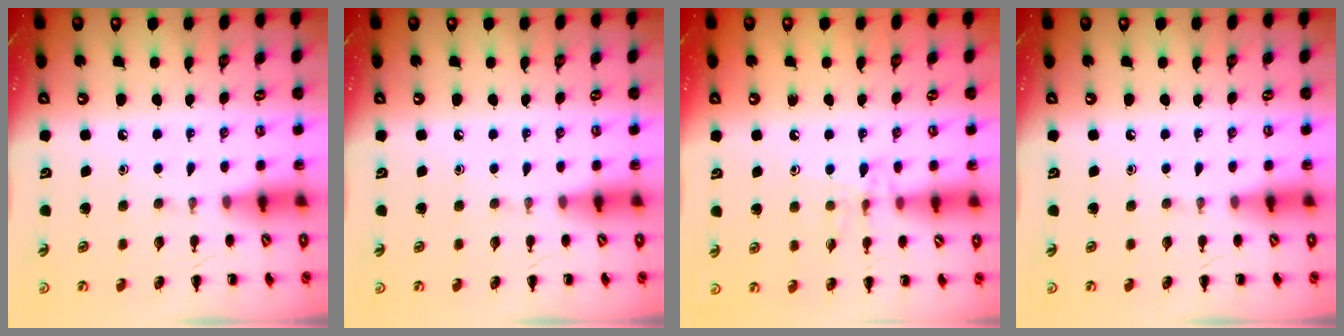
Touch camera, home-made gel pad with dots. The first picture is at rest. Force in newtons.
{"total": 0.0}
{"total": 8.5, "press": 8.4, "slide": 1.2}
{"total": 0.0}